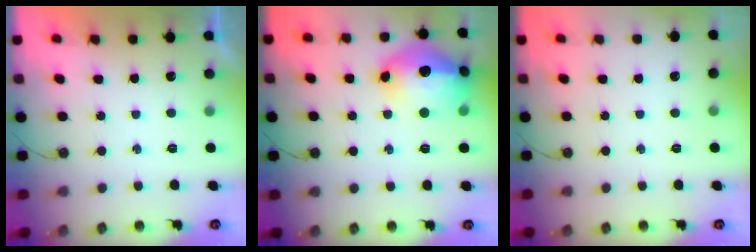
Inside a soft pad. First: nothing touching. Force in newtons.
{"total": 20.7, "press": 20.6, "slide": 1.4}
{"total": 0.0}